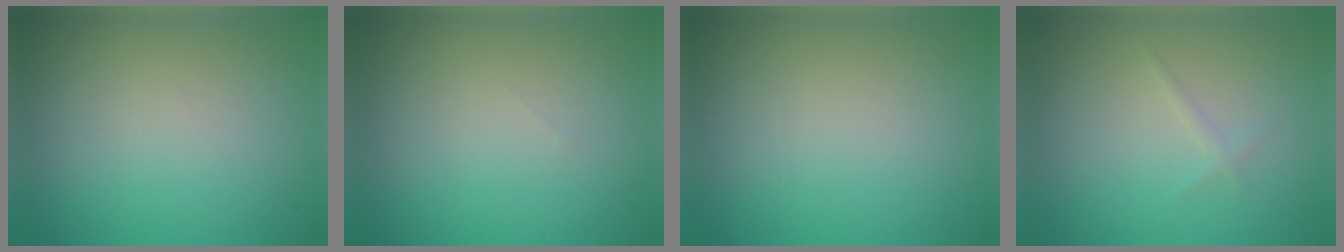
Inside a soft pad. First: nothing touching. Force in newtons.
{"total": 0.0}
{"total": 0.0}
{"total": 1.2, "press": 1.2, "slide": 0.2}